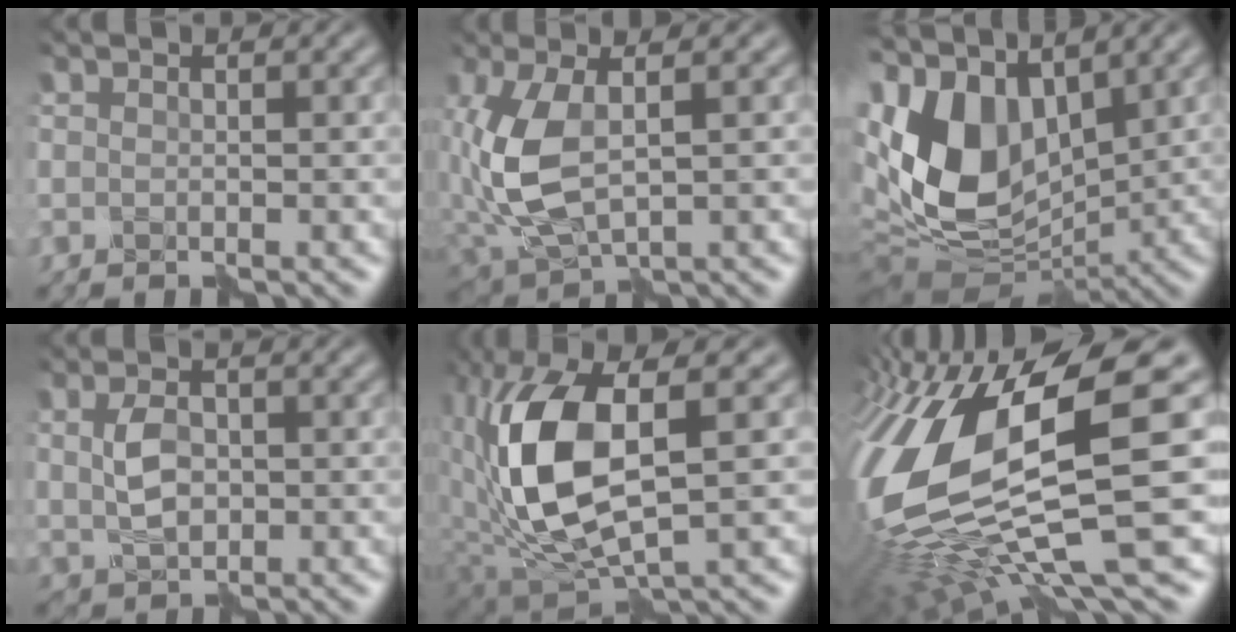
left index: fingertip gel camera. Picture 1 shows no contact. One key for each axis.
{"total": 6.9, "fx": 0.1, "fy": 3.4, "fz": 5.9, "tx": -0.147, "ty": 0.003, "tz": 0.006}
{"total": 10.5, "fx": 2.1, "fy": 6.7, "fz": 7.8, "tx": -0.171, "ty": -0.004, "tz": 0.032}
{"total": 2.7, "fx": 0.4, "fy": 1.7, "fz": 2.0, "tx": -0.049, "ty": 0.002, "tz": 0.010}
{"total": 10.4, "fx": 1.5, "fy": 4.8, "fz": 9.1, "tx": -0.199, "ty": 0.002, "tz": 0.032}
{"total": 16.3, "fx": 0.4, "fy": 5.2, "fz": 15.4, "tx": -0.328, "ty": 0.001, "tz": 0.014}